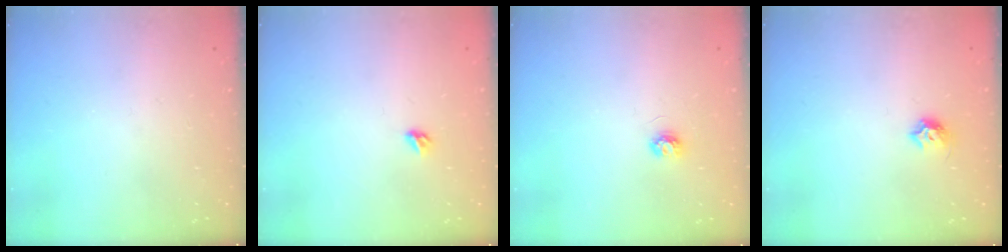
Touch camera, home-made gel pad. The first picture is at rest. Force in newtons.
{"total": 3.5, "press": 3.4, "slide": 0.7}
{"total": 3.5, "press": 3.4, "slide": 0.3}
{"total": 6.8, "press": 6.8, "slide": 1.0}